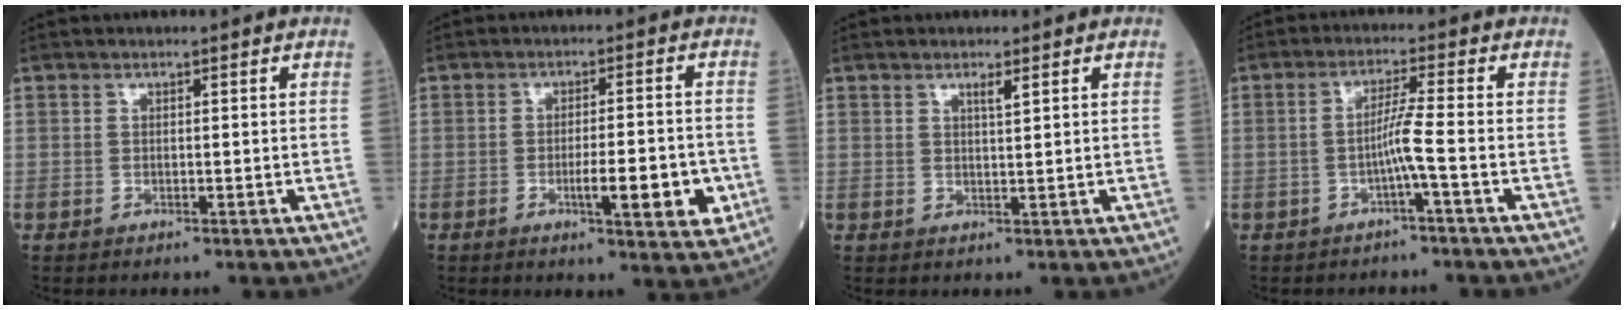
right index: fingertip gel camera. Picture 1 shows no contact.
{"total": 7.7, "force": [-2.4, 1.2, 7.2], "torque": [-0.104, -0.008, -0.032]}
{"total": 1.4, "force": [0.9, 0.0, 1.1], "torque": [-0.020, -0.003, 0.015]}
{"total": 3.6, "force": [-1.5, -1.0, 3.2], "torque": [-0.060, 0.006, -0.027]}